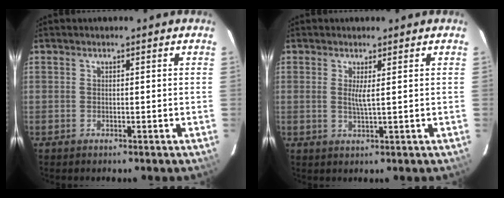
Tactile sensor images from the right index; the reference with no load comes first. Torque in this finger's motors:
{"motor_torque": [0.00, 0.05, -0.01, 0.04]}